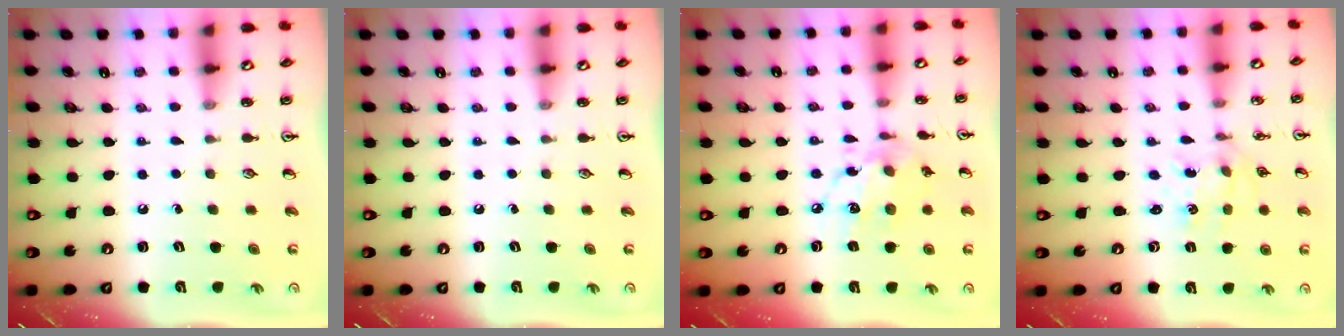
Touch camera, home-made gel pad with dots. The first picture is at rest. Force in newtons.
{"total": 0.0}
{"total": 12.1, "press": 12.0, "slide": 0.7}
{"total": 1.2, "press": 1.2, "slide": 0.2}